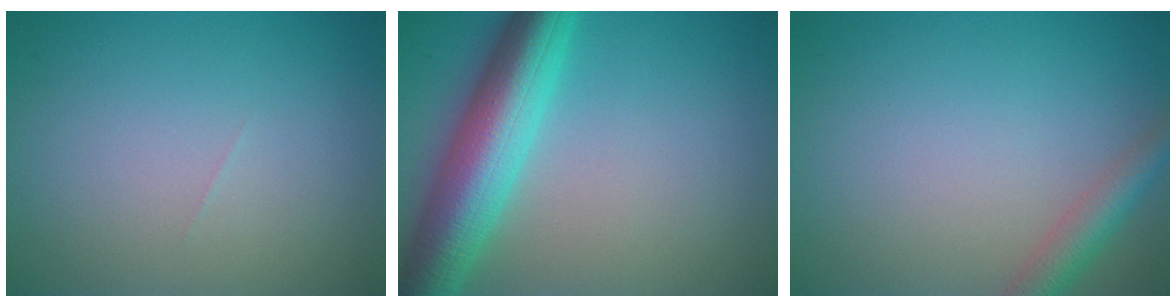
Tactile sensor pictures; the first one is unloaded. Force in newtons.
{"total": 8.9, "press": 8.9, "slide": 0.2}
{"total": 2.8, "press": 2.8, "slide": 0.1}